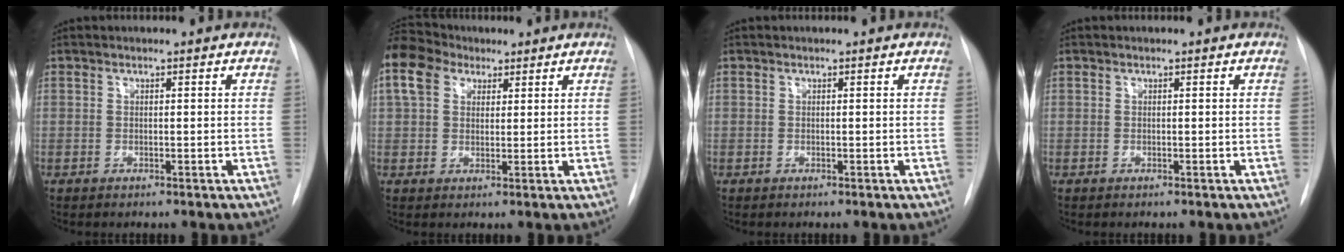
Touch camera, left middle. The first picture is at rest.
{"total": 13.6, "force": [8.0, 9.2, 6.1], "torque": [-0.170, 0.064, 0.151]}
{"total": 0.0}
{"total": 0.0}